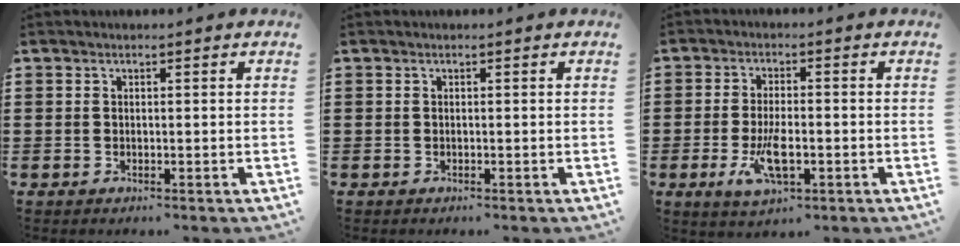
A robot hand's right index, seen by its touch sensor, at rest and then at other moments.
{"total": 0.0}
{"total": 7.1, "force": [-2.1, 2.7, 6.2], "torque": [-0.136, -0.013, -0.039]}